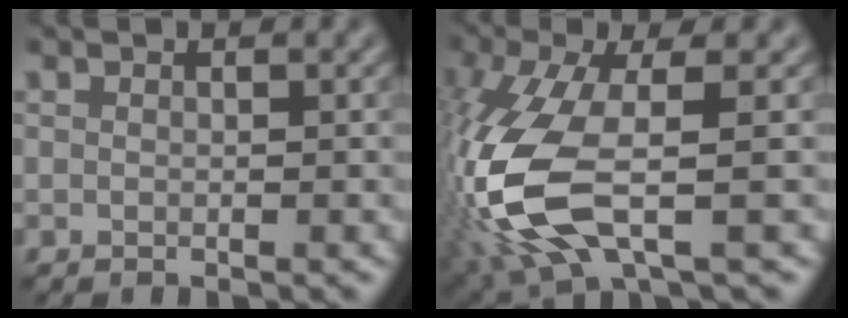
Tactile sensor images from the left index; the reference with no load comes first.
{"total": 10.4, "force": [-2.8, 3.9, 9.3], "torque": [-0.231, -0.011, -0.059]}